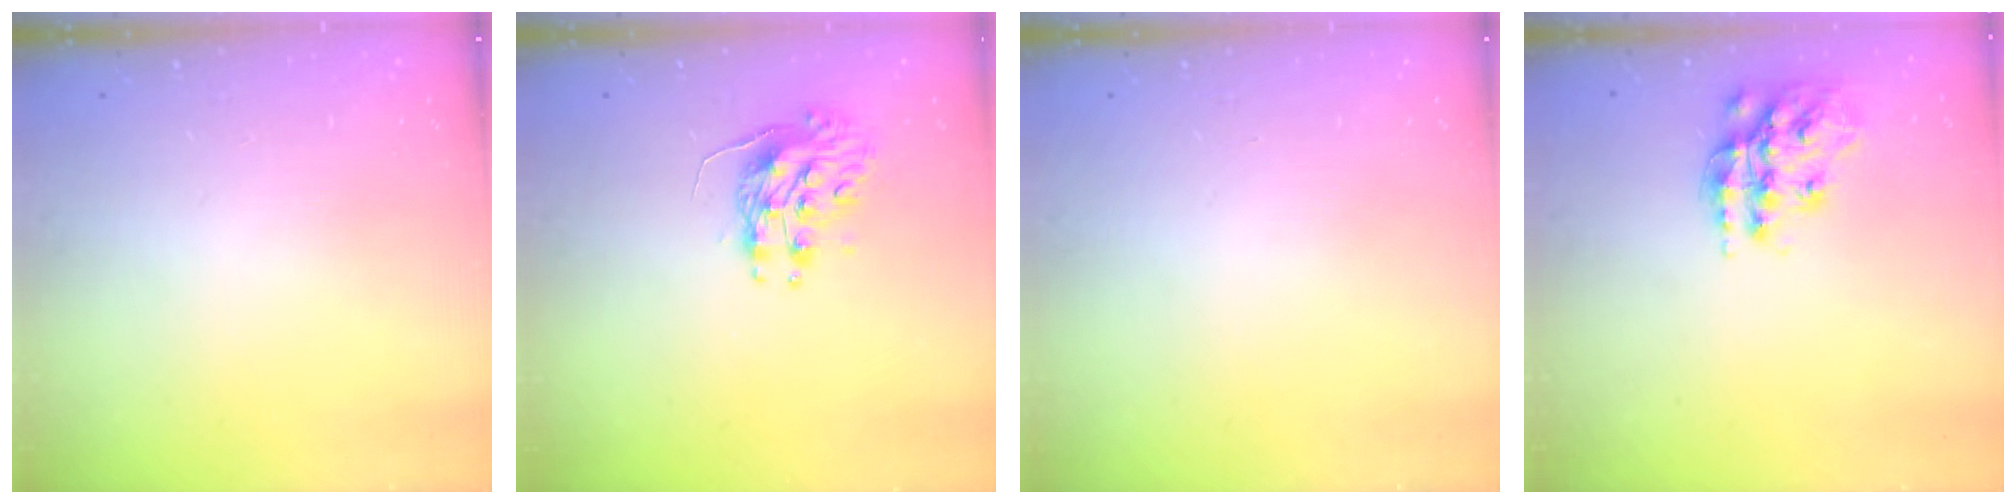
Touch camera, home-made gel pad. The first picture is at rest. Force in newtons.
{"total": 9.3, "press": 9.3, "slide": 0.8}
{"total": 0.0}
{"total": 16.1, "press": 16.1, "slide": 1.2}